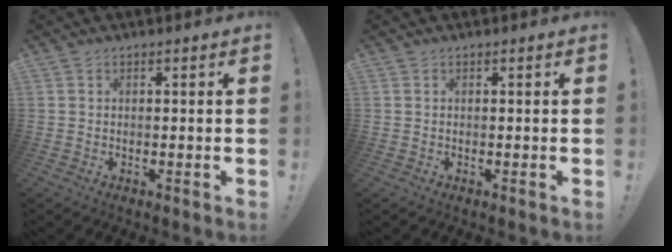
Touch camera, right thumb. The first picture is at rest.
{"total": 0.0}